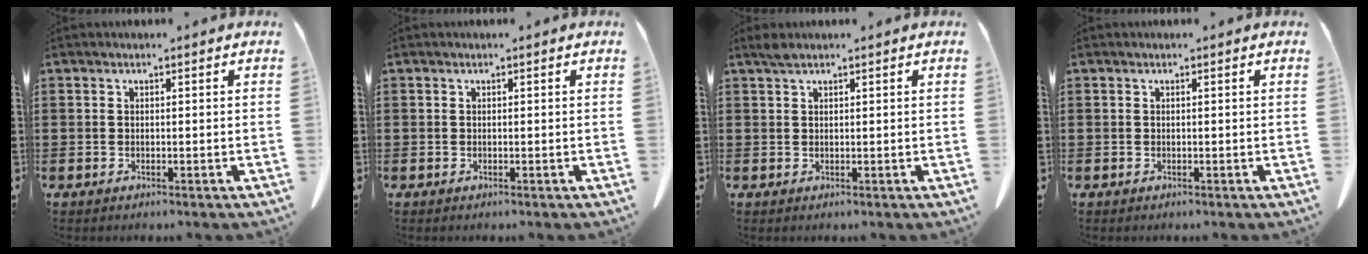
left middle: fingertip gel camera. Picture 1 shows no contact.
{"total": 0.0}
{"total": 1.2, "force": [0.9, 0.2, 0.8], "torque": [-0.018, 0.001, 0.016]}
{"total": 0.0}